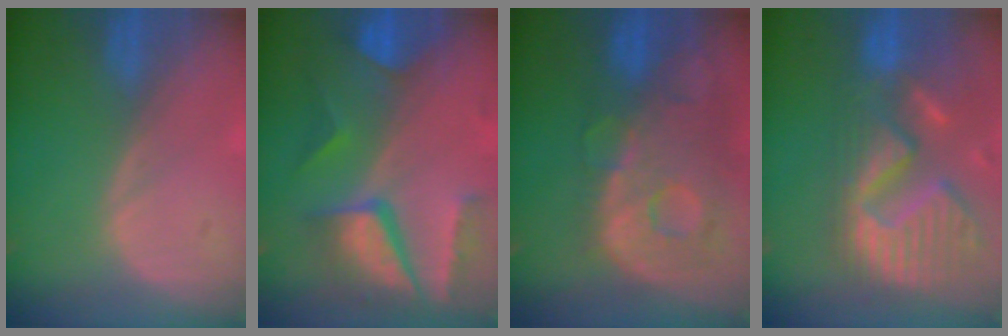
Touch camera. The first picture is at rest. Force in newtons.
{"total": 10.4, "press": 8.8, "slide": 5.5}
{"total": 13.2, "press": 10.9, "slide": 7.5}
{"total": 14.1, "press": 11.7, "slide": 7.8}